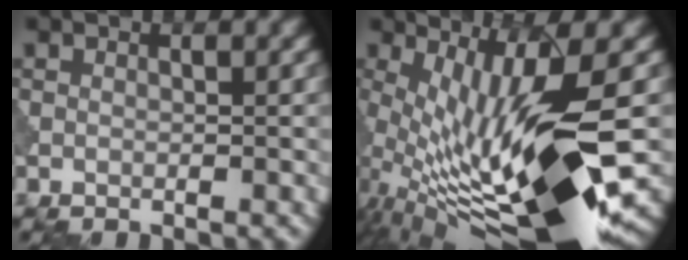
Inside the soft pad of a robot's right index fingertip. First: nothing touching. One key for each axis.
{"total": 14.2, "fx": -2.1, "fy": 3.3, "fz": 13.6, "tx": -0.232, "ty": -0.007, "tz": -0.031}